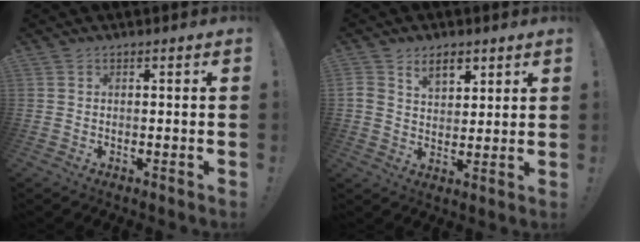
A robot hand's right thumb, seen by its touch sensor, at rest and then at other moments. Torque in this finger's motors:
{"motor_torque": [0.52, 0.52, 0.01, 0.10, 0.02]}